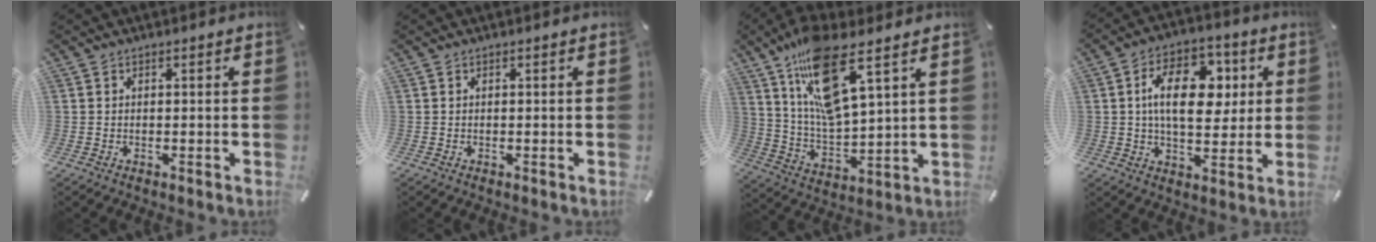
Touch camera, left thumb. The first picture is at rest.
{"total": 0.0}
{"total": 16.2, "force": [10.9, 4.4, 11.2], "torque": [-0.226, -0.050, 0.187]}
{"total": 15.7, "force": [3.4, 9.5, 12.0], "torque": [-0.201, 0.009, 0.055]}